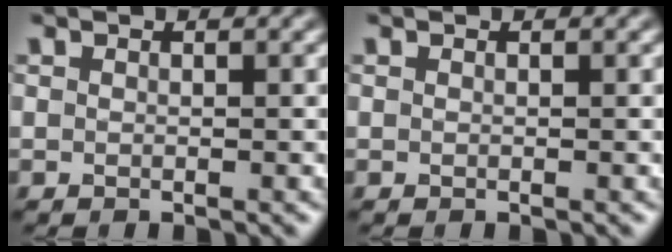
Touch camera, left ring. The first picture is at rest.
{"total": 0.0}